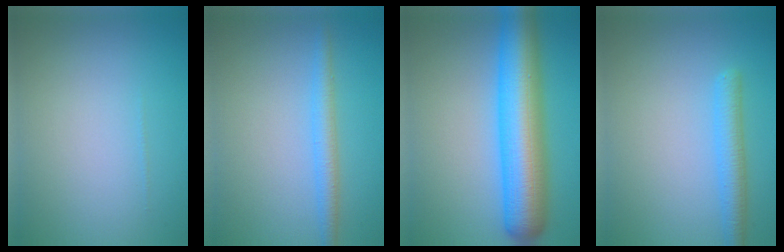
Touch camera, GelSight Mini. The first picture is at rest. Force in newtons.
{"total": 2.4, "press": 2.4, "slide": 0.2}
{"total": 10.5, "press": 10.5, "slide": 0.2}
{"total": 2.9, "press": 2.9, "slide": 0.2}